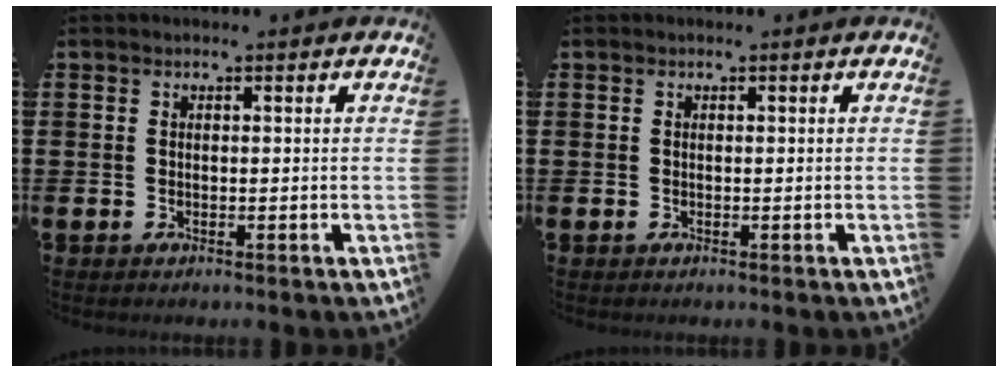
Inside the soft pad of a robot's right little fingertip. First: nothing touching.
{"total": 0.0}